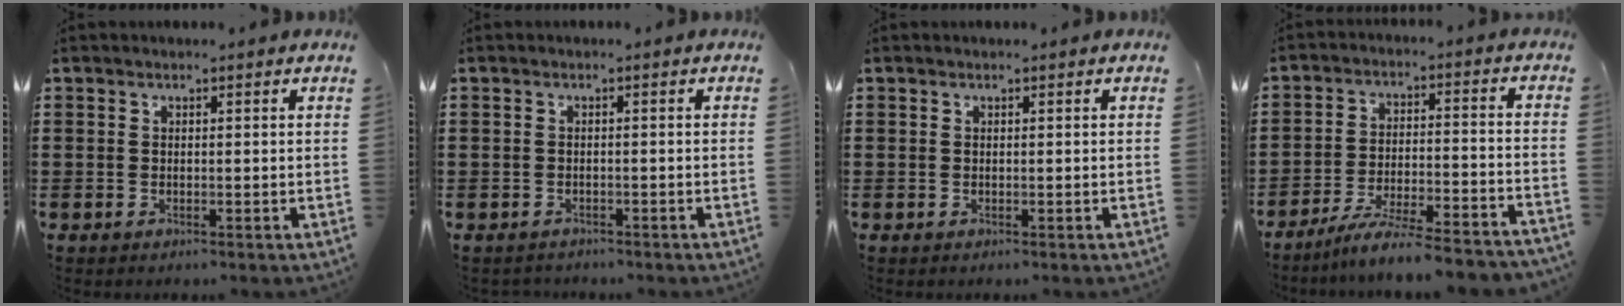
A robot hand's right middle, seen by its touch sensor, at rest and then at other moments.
{"total": 1.0, "force": [-1.0, 0.2, -0.1], "torque": [-0.002, 0.002, -0.022]}
{"total": 0.0}
{"total": 7.3, "force": [-6.7, -0.4, 2.8], "torque": [-0.050, -0.007, -0.129]}